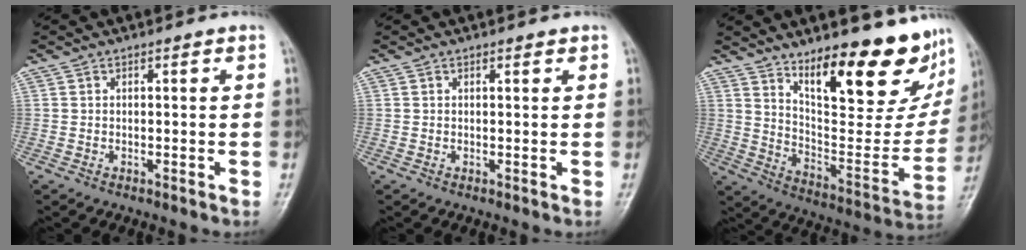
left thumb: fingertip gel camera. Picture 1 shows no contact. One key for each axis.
{"total": 0.8, "fx": 0.5, "fy": 0.3, "fz": 0.5, "tx": -0.007, "ty": -0.002, "tz": 0.006}
{"total": 24.1, "fx": 16.2, "fy": 8.4, "fz": 15.8, "tx": -0.170, "ty": -0.102, "tz": 0.252}